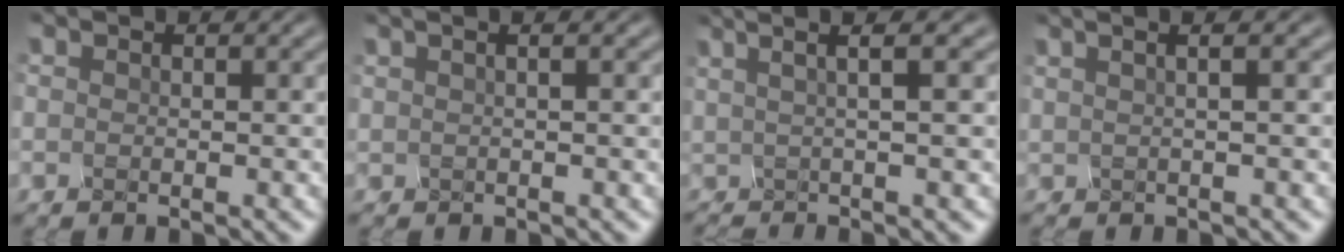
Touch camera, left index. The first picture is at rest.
{"total": 1.4, "force": [0.9, 0.4, 1.0], "torque": [0.000, 0.016, -0.003]}
{"total": 4.0, "force": [1.0, -0.3, 3.8], "torque": [-0.065, 0.012, 0.032]}
{"total": 3.0, "force": [1.5, 0.8, 2.4], "torque": [-0.025, 0.028, 0.002]}